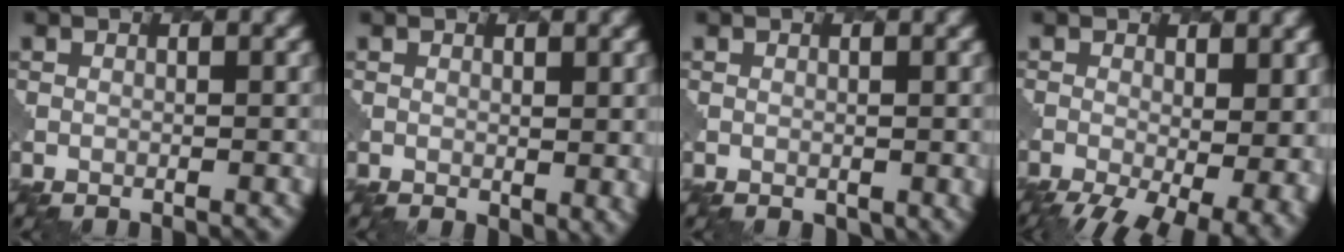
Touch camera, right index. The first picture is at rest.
{"total": 2.3, "force": [0.6, 1.4, 1.8], "torque": [-0.022, -0.007, 0.012]}
{"total": 1.6, "force": [0.0, 1.2, 1.1], "torque": [-0.012, -0.009, 0.007]}
{"total": 10.0, "force": [-3.4, 4.9, 8.1], "torque": [-0.114, -0.037, -0.036]}